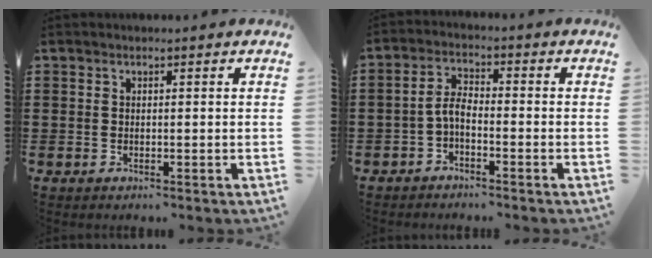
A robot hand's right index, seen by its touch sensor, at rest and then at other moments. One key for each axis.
{"total": 3.4, "fx": -1.4, "fy": 1.1, "fz": 2.9, "tx": -0.075, "ty": 0.002, "tz": -0.033}